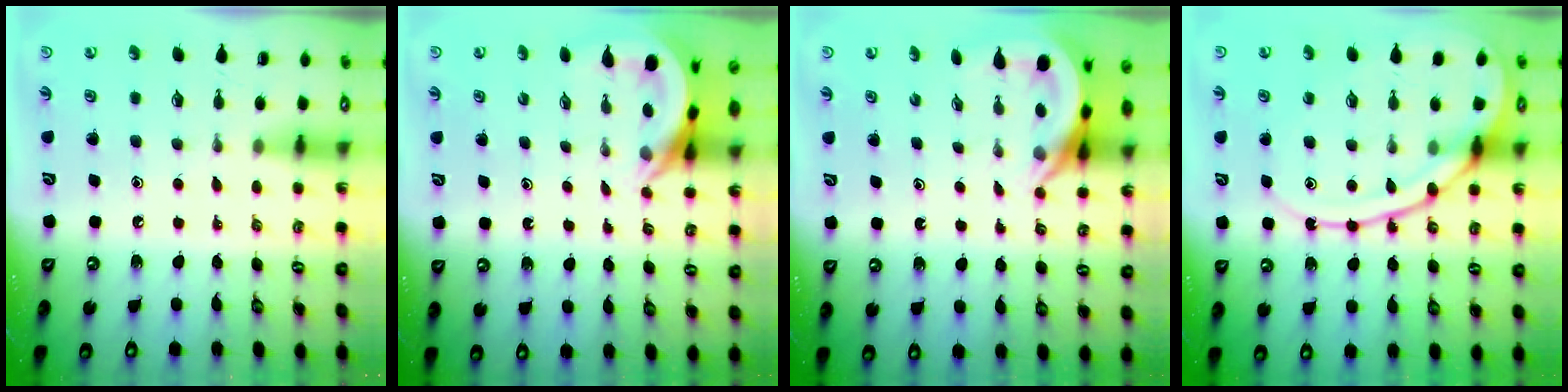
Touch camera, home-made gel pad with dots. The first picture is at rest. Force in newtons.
{"total": 5.0, "press": 5.0, "slide": 0.3}
{"total": 5.9, "press": 5.9, "slide": 0.6}
{"total": 13.9, "press": 13.8, "slide": 1.4}